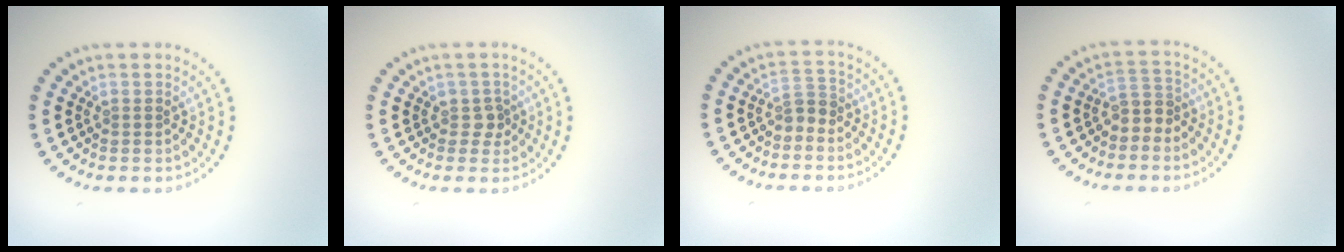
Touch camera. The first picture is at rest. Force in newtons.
{"total": 1.3, "press": 1.1, "slide": 0.7}
{"total": 1.6, "press": 1.3, "slide": 0.9}
{"total": 2.0, "press": 1.7, "slide": 1.1}